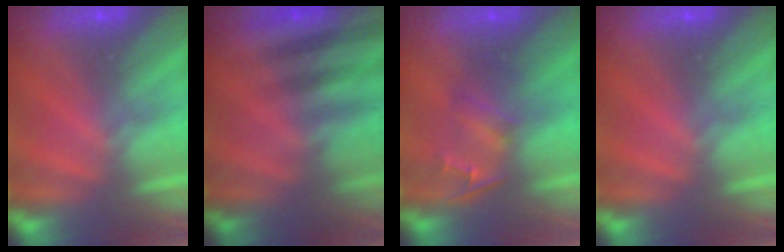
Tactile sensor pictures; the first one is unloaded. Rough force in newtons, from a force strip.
{"total": 2.9}
{"total": 2.4}
{"total": 0.0}